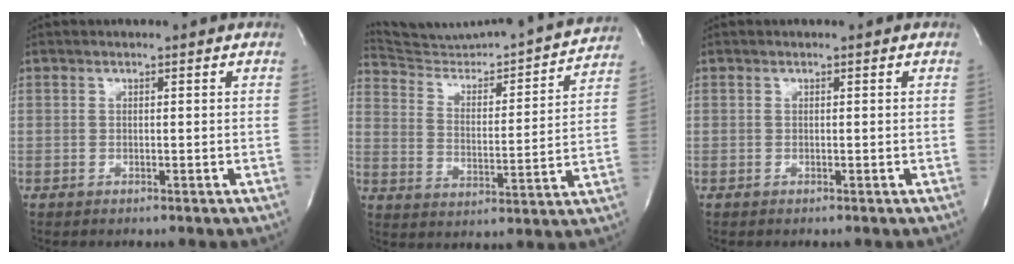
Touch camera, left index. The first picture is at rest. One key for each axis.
{"total": 20.0, "fx": 19.4, "fy": 1.1, "fz": 4.5, "tx": -0.073, "ty": -0.037, "tz": 0.276}
{"total": 0.0}